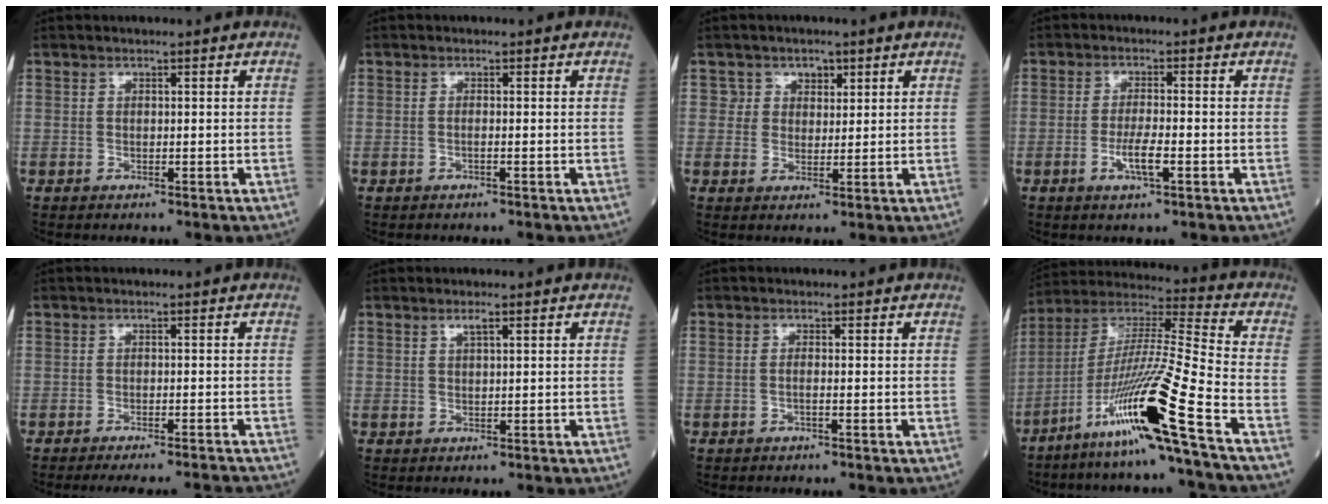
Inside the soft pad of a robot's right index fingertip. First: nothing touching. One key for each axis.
{"total": 0.6, "fx": -0.3, "fy": -0.1, "fz": 0.5, "tx": -0.009, "ty": 0.001, "tz": -0.007}
{"total": 3.0, "fx": 1.4, "fy": 2.6, "fz": 0.3, "tx": 0.011, "ty": -0.002, "tz": 0.017}
{"total": 4.1, "fx": -1.5, "fy": 0.4, "fz": 3.8, "tx": -0.072, "ty": -0.004, "tz": -0.029}
{"total": 10.0, "fx": -9.6, "fy": -0.2, "fz": 2.8, "tx": -0.026, "ty": -0.008, "tz": -0.111}
{"total": 1.1, "fx": 0.7, "fy": 0.1, "fz": 0.9, "tx": -0.018, "ty": 0.001, "tz": 0.013}
{"total": 0.8, "fx": -0.4, "fy": -0.1, "fz": 0.7, "tx": -0.012, "ty": 0.002, "tz": -0.010}
{"total": 18.6, "fx": -9.9, "fy": -2.2, "fz": 15.6, "tx": -0.320, "ty": -0.026, "tz": -0.187}